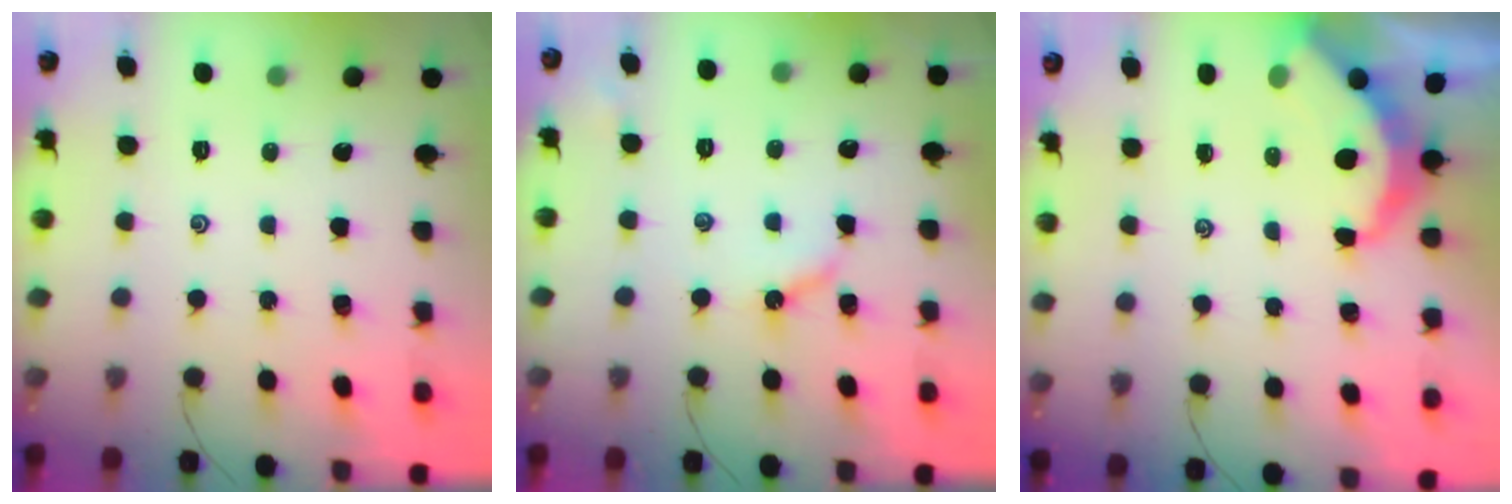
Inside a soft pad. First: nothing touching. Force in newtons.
{"total": 5.1, "press": 5.1, "slide": 0.5}
{"total": 5.0, "press": 4.9, "slide": 0.5}